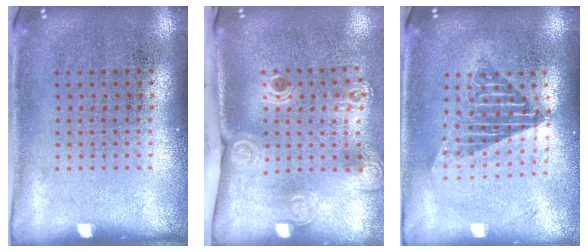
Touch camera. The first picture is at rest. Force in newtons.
{"total": 2.3, "press": 1.6, "slide": 1.6}
{"total": 1.7, "press": 1.4, "slide": 1.0}